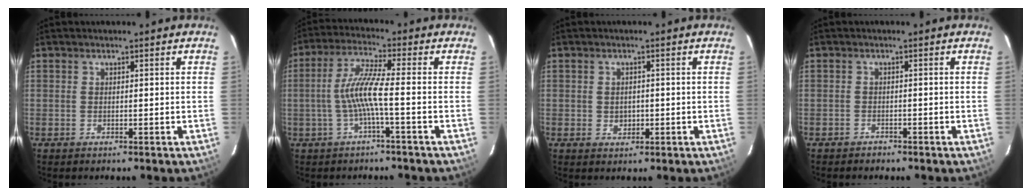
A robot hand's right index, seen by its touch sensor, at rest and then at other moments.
{"total": 7.2, "force": [-1.8, -0.3, 7.0], "torque": [-0.156, 0.006, -0.031]}
{"total": 2.4, "force": [-0.4, 2.1, 1.2], "torque": [-0.019, 0.002, -0.001]}
{"total": 1.6, "force": [-1.3, 0.9, 0.0], "torque": [-0.008, 0.003, -0.022]}